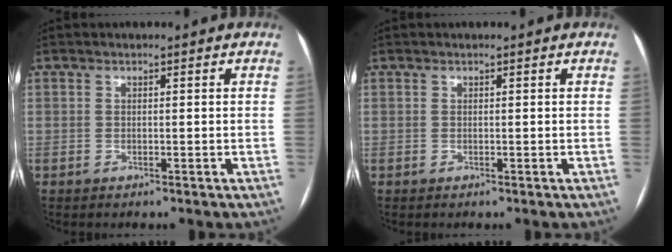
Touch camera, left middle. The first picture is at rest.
{"total": 0.0}